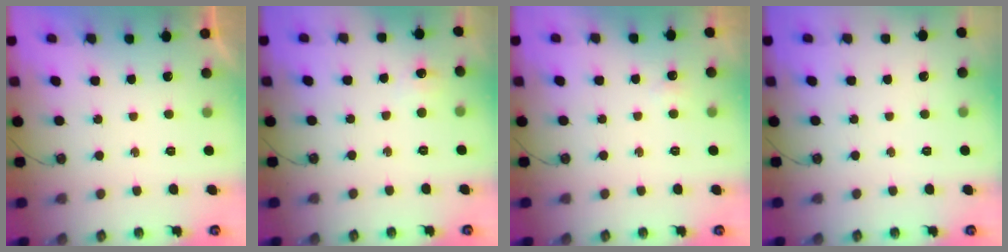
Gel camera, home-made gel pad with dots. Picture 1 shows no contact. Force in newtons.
{"total": 4.0, "press": 3.9, "slide": 0.6}
{"total": 2.8, "press": 2.7, "slide": 0.5}
{"total": 0.0}